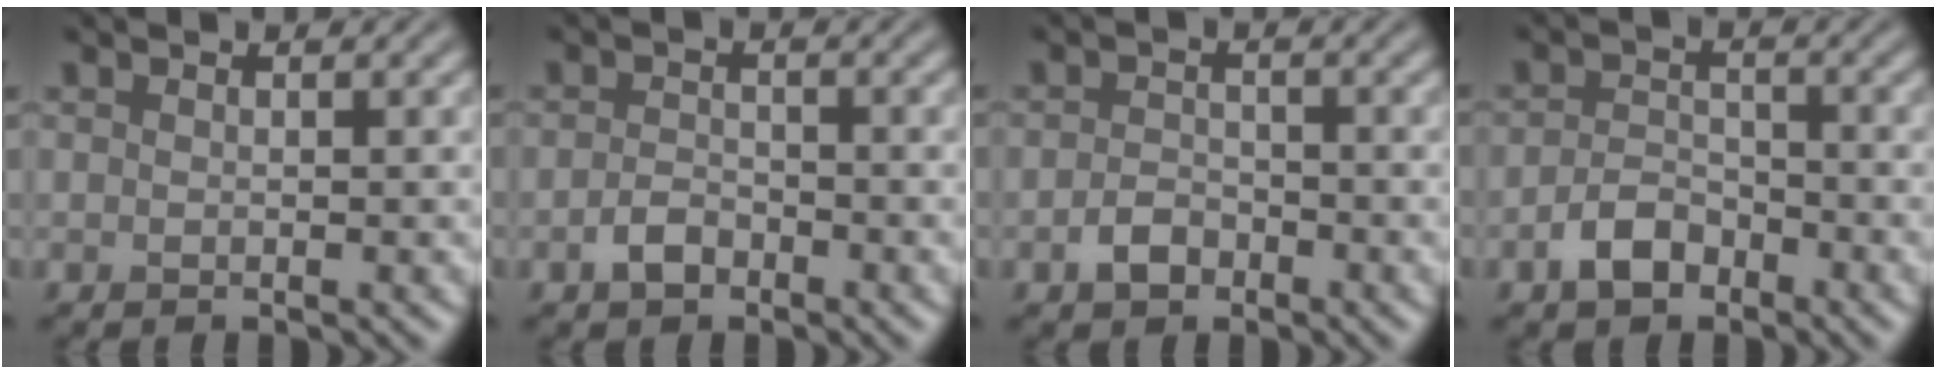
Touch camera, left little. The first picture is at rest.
{"total": 1.8, "force": [-1.2, 1.0, 0.8], "torque": [-0.017, 0.002, -0.027]}
{"total": 2.1, "force": [-1.3, 1.4, 0.9], "torque": [-0.014, 0.002, -0.030]}
{"total": 2.8, "force": [-1.9, 1.6, 1.3], "torque": [-0.022, 0.006, -0.041]}